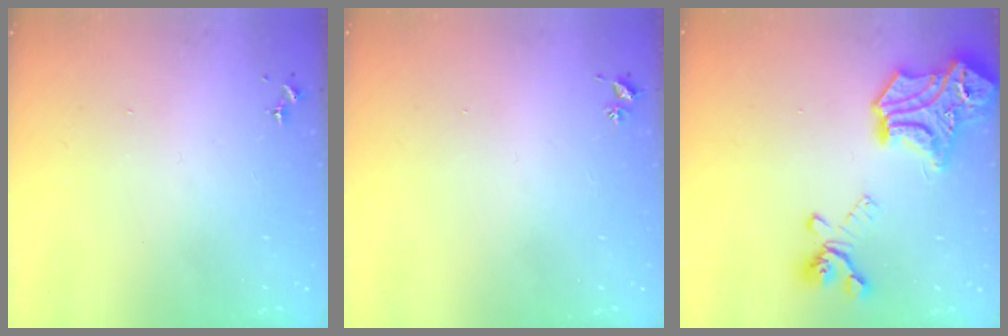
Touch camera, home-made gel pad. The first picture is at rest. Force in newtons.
{"total": 2.6, "press": 2.6, "slide": 0.3}
{"total": 24.0, "press": 24.0, "slide": 1.3}